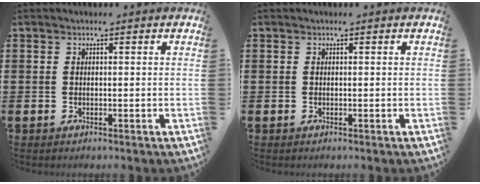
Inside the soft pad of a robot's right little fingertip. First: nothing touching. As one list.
[{"total": 0.0}]